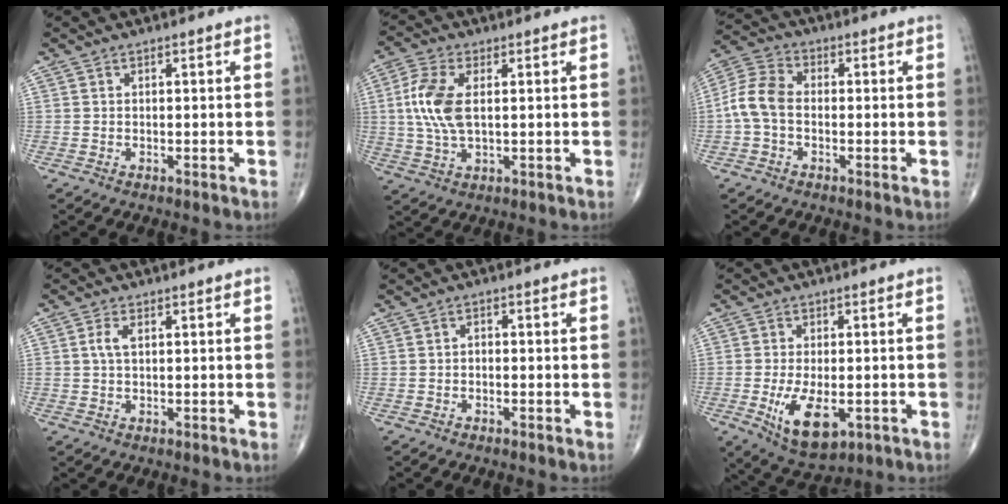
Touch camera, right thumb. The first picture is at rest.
{"total": 9.1, "force": [1.1, 4.5, 7.8], "torque": [-0.185, 0.002, 0.023]}
{"total": 7.4, "force": [-1.0, 4.9, 5.5], "torque": [-0.112, 0.022, -0.034]}
{"total": 2.6, "force": [0.6, 1.4, 2.1], "torque": [-0.049, 0.007, 0.012]}
{"total": 1.0, "force": [-0.5, 0.7, 0.6], "torque": [0.000, 0.006, -0.013]}
{"total": 10.2, "force": [-2.9, 5.1, 8.4], "torque": [-0.141, -0.010, -0.035]}